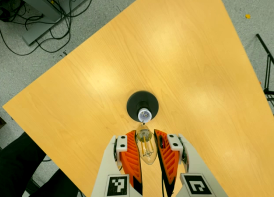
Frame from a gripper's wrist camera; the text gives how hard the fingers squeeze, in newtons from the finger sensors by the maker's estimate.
{"total": 23.9, "left": 26.3, "right": 21.4}